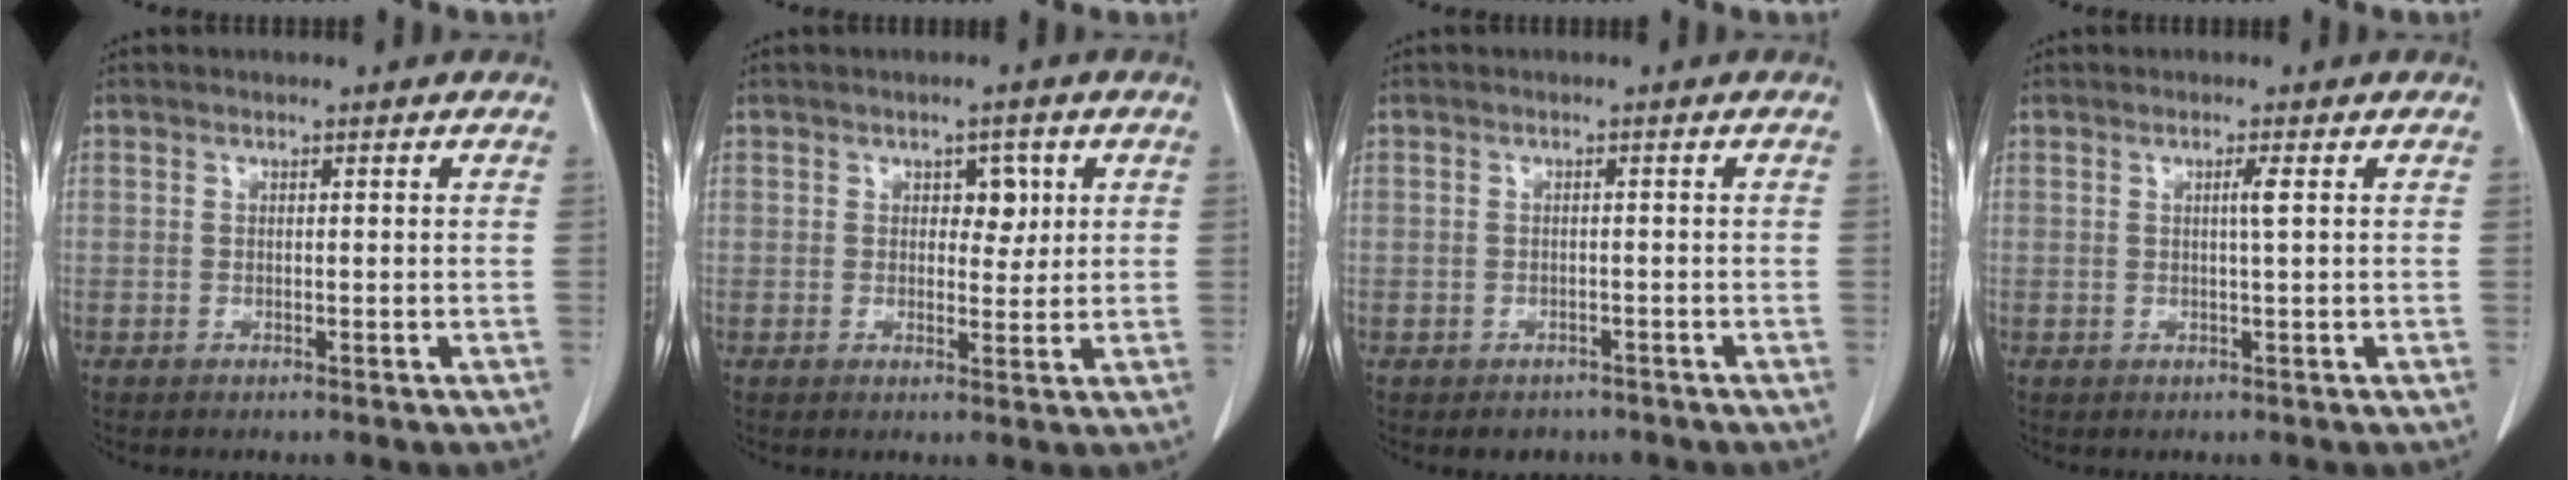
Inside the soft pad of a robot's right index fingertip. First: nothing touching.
{"total": 3.1, "force": [1.1, 1.9, 2.2], "torque": [-0.021, 0.005, 0.015]}
{"total": 2.5, "force": [-1.7, 1.8, 0.2], "torque": [-0.002, 0.006, -0.021]}
{"total": 1.5, "force": [0.4, -0.2, 1.4], "torque": [-0.024, 0.000, 0.007]}